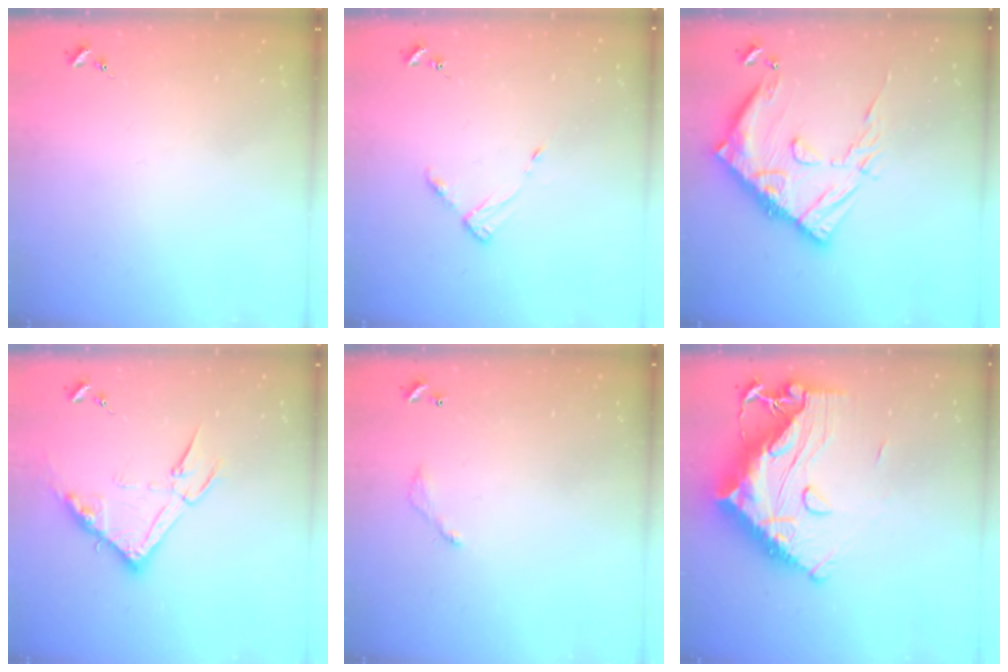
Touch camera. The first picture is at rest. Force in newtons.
{"total": 4.9, "press": 4.8, "slide": 0.6}
{"total": 19.6, "press": 19.5, "slide": 2.0}
{"total": 13.8, "press": 13.8, "slide": 0.8}
{"total": 3.8, "press": 3.8, "slide": 0.2}
{"total": 22.9, "press": 22.7, "slide": 2.4}